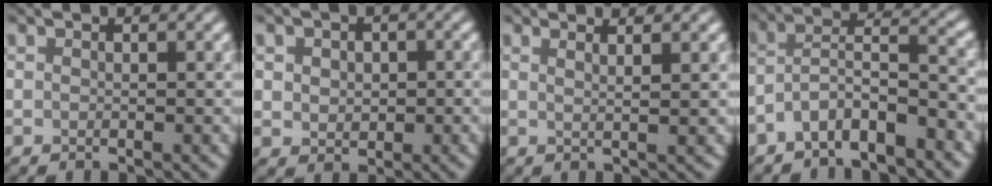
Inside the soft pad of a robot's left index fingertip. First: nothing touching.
{"total": 2.8, "force": [0.6, 2.5, 1.3], "torque": [-0.015, 0.015, 0.006]}
{"total": 3.4, "force": [2.2, 1.2, 2.4], "torque": [-0.014, 0.022, -0.002]}
{"total": 5.3, "force": [-3.9, 1.5, 3.2], "torque": [-0.062, 0.008, -0.071]}